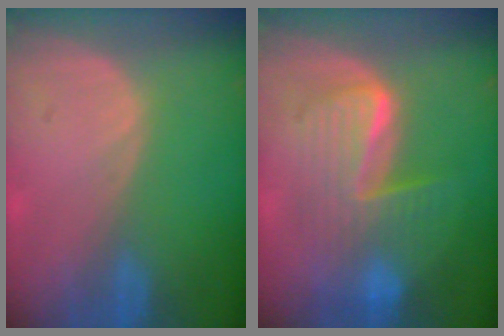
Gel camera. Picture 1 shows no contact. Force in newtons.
{"total": 8.6, "press": 8.5, "slide": 0.5}